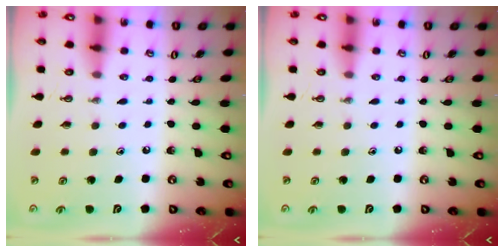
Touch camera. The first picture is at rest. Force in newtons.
{"total": 0.0}